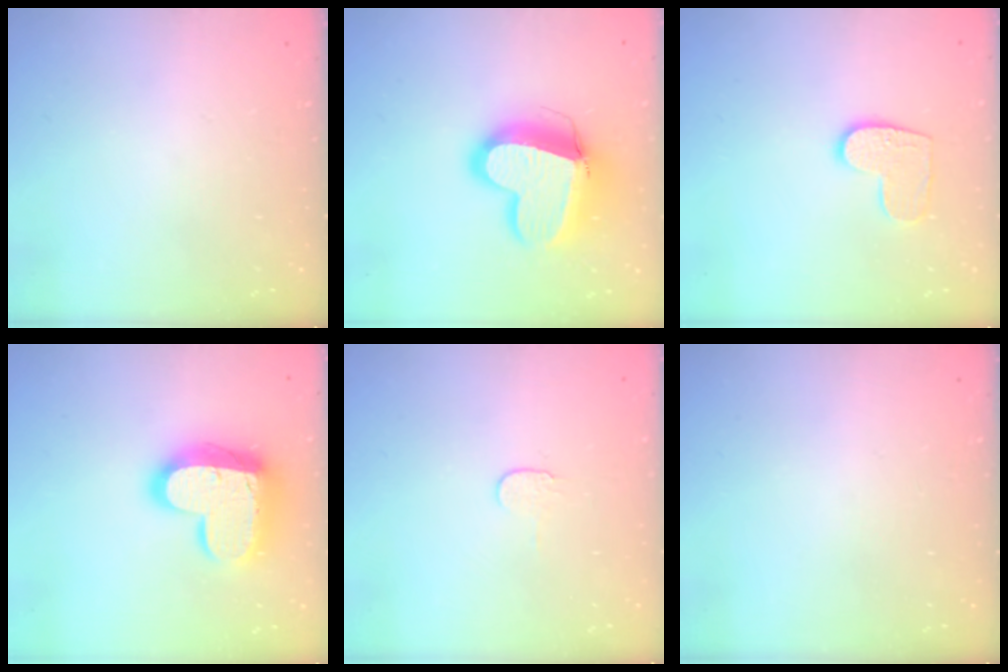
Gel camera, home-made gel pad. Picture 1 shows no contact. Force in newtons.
{"total": 16.2, "press": 16.0, "slide": 2.1}
{"total": 8.9, "press": 8.9, "slide": 0.5}
{"total": 17.8, "press": 17.8, "slide": 1.3}
{"total": 4.0, "press": 3.9, "slide": 0.5}
{"total": 0.0}